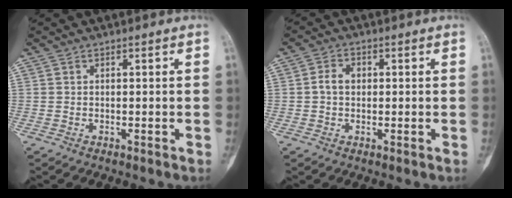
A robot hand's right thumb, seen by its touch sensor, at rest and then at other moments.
{"total": 3.1, "force": [0.1, 2.3, 2.0], "torque": [-0.037, 0.011, -0.001]}